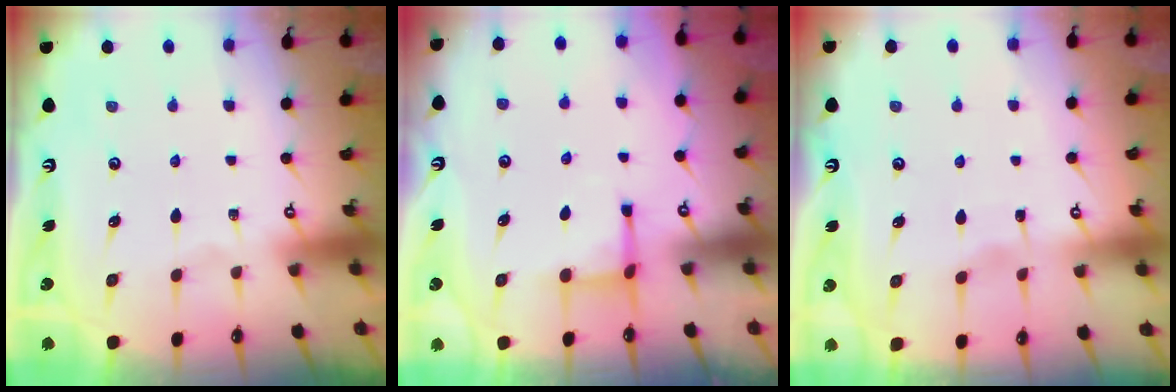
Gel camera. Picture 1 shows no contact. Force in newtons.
{"total": 2.9, "press": 2.8, "slide": 0.7}
{"total": 2.6, "press": 2.6, "slide": 0.4}